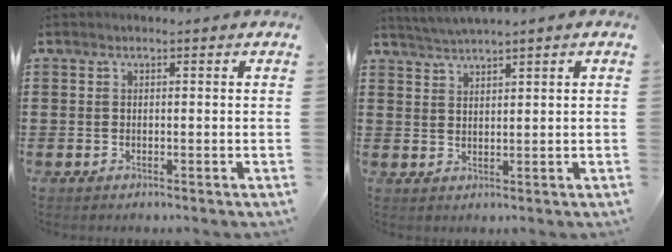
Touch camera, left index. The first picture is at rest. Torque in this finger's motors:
{"motor_torque": [1.08, -1.06, 0.48, 0.12]}